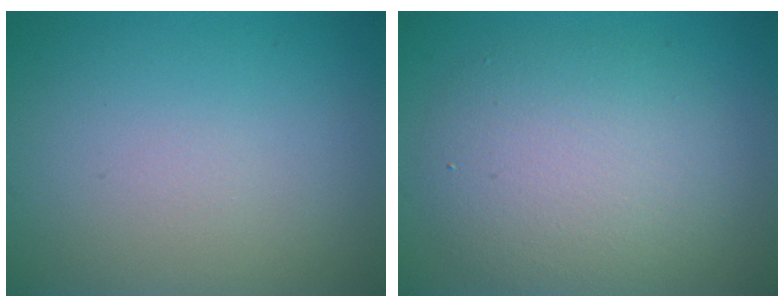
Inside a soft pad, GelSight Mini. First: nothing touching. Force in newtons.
{"total": 6.1, "press": 6.1, "slide": 0.1}